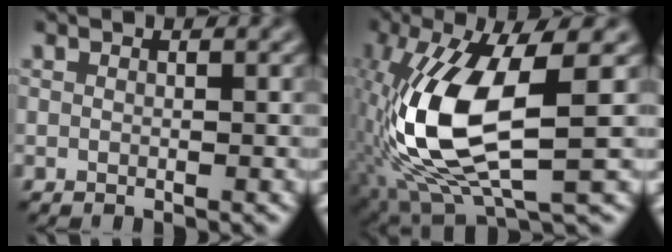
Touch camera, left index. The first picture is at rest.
{"total": 11.3, "force": [-1.1, 4.1, 10.5], "torque": [-0.230, -0.007, -0.019]}